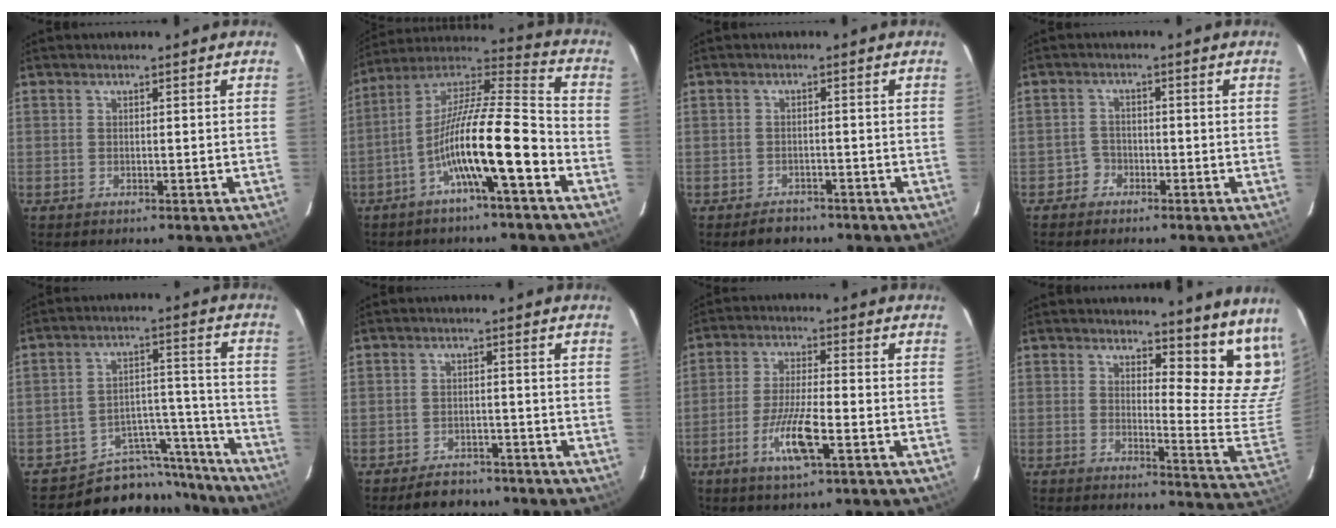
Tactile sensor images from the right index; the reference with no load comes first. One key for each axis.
{"total": 15.2, "fx": -6.0, "fy": 0.8, "fz": 14.0, "tx": -0.252, "ty": 0.014, "tz": -0.110}
{"total": 2.9, "fx": -2.2, "fy": 1.8, "fz": 0.6, "tx": -0.014, "ty": 0.003, "tz": -0.029}
{"total": 2.1, "fx": -1.3, "fy": 1.6, "fz": -0.1, "tx": 0.004, "ty": 0.009, "tz": -0.031}
{"total": 12.5, "fx": -11.7, "fy": 4.6, "fz": 0.0, "tx": 0.025, "ty": 0.076, "tz": -0.166}
{"total": 4.5, "fx": -3.8, "fy": 2.4, "fz": 1.0, "tx": -0.018, "ty": 0.004, "tz": -0.055}
{"total": 8.4, "fx": -3.5, "fy": 1.0, "fz": 7.5, "tx": -0.146, "ty": -0.011, "tz": -0.064}
{"total": 14.2, "fx": 13.1, "fy": 3.1, "fz": 4.5, "tx": -0.020, "ty": -0.098, "tz": 0.124}